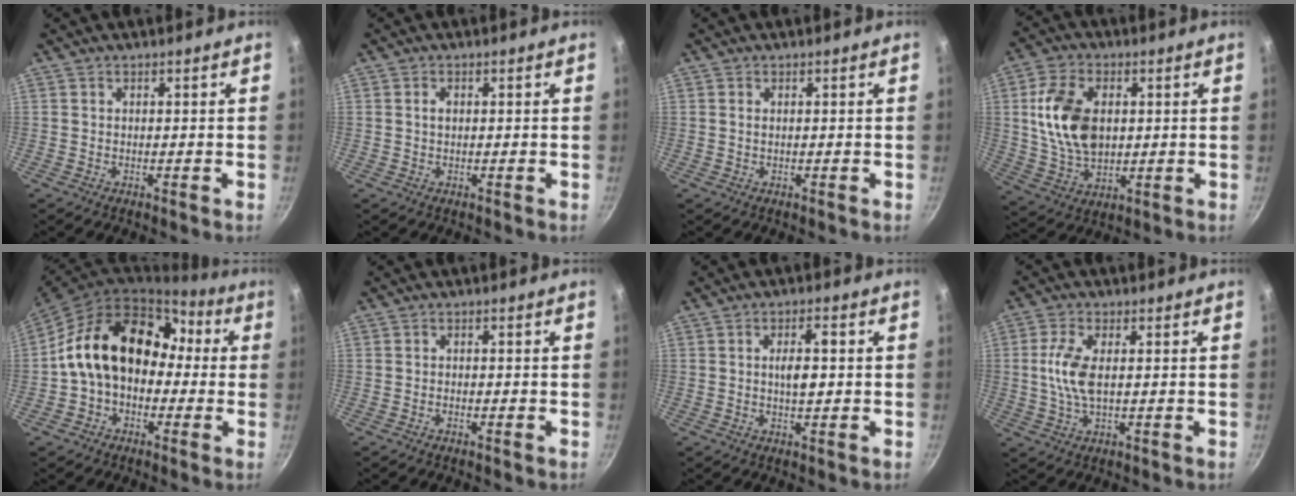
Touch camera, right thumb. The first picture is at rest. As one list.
[{"total": 1.3, "force": [0.3, 0.9, 1.0], "torque": [-0.016, 0.004, 0.004]}, {"total": 0.7, "force": [0.2, 0.4, 0.5], "torque": [-0.010, 0.001, 0.003]}, {"total": 14.1, "force": [2.0, 9.1, 10.5], "torque": [-0.180, -0.007, 0.043]}, {"total": 18.3, "force": [0.5, 13.3, 12.5], "torque": [-0.175, 0.062, -0.004]}, {"total": 0.8, "force": [-0.6, 0.1, 0.4], "torque": [-0.013, 0.006, -0.012]}, {"total": 4.5, "force": [0.1, 1.6, 4.2], "torque": [-0.064, 0.006, -0.001]}, {"total": 6.8, "force": [0.5, 2.9, 6.1], "torque": [-0.137, 0.003, 0.008]}]